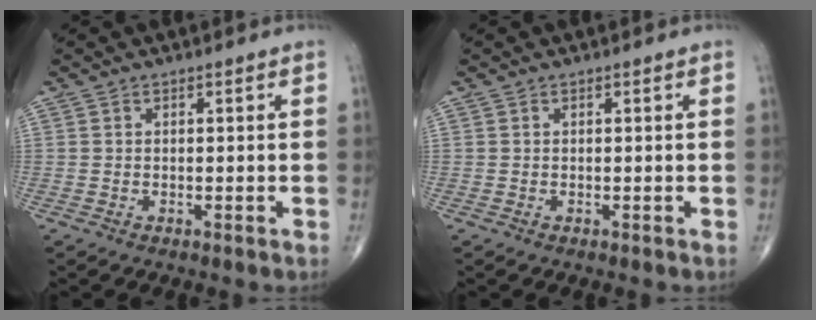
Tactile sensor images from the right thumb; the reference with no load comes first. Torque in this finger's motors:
{"motor_torque": [0.11, 0.05, 0.14, 0.02, -0.03]}